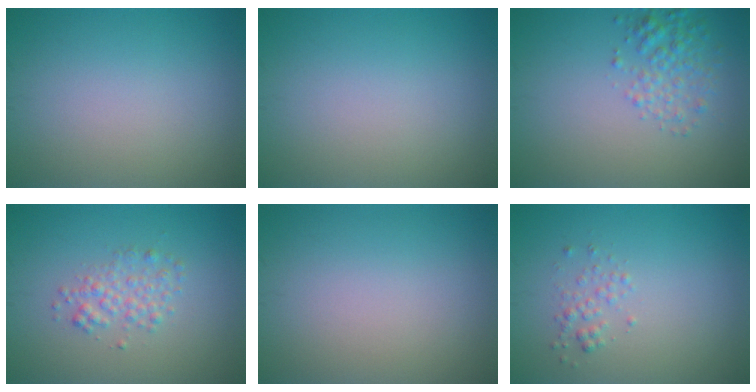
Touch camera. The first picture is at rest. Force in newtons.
{"total": 0.0}
{"total": 2.6, "press": 2.6, "slide": 0.1}
{"total": 2.1, "press": 2.1, "slide": 0.1}
{"total": 0.0}
{"total": 1.2, "press": 1.2, "slide": 0.1}